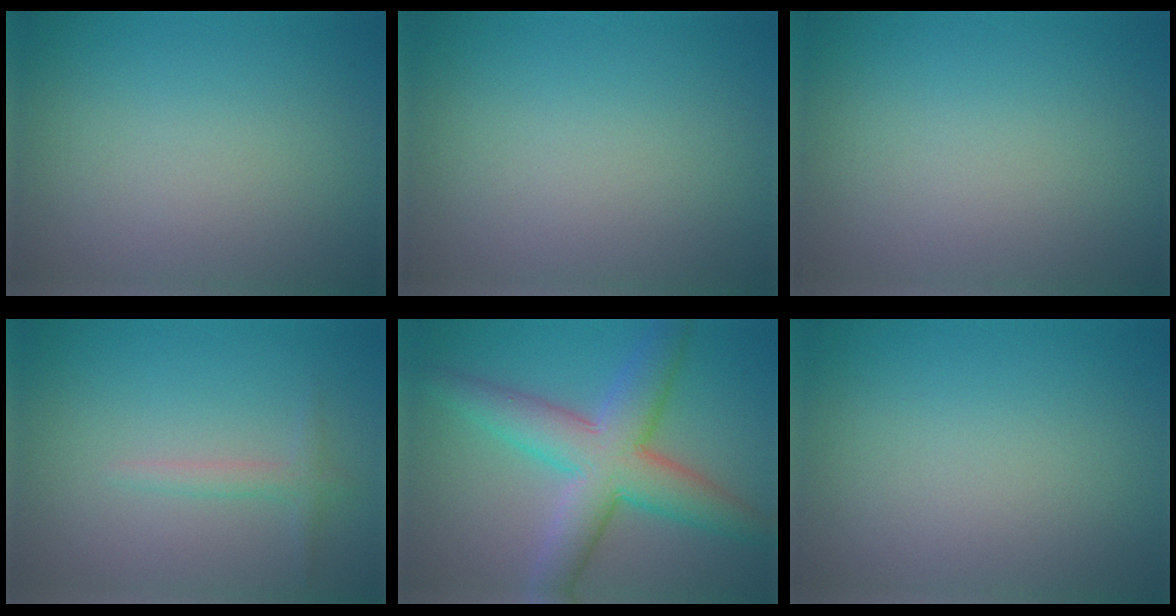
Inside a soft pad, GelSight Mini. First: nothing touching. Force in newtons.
{"total": 0.0}
{"total": 0.0}
{"total": 1.3, "press": 1.3, "slide": 0.0}
{"total": 8.0, "press": 8.0, "slide": 0.2}
{"total": 0.0}